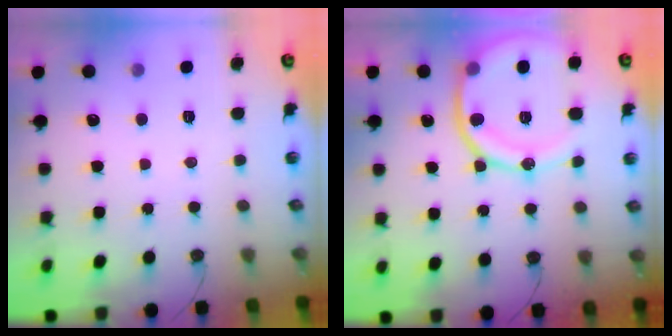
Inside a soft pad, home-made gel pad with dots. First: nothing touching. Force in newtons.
{"total": 17.7, "press": 17.6, "slide": 1.8}